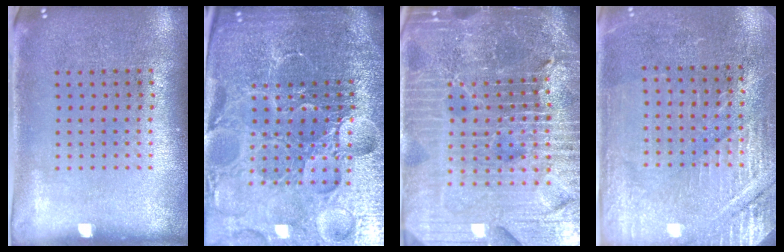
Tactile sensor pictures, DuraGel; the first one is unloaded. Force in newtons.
{"total": 6.7, "press": 5.9, "slide": 3.2}
{"total": 6.9, "press": 6.0, "slide": 3.4}
{"total": 2.9, "press": 2.9, "slide": 0.3}